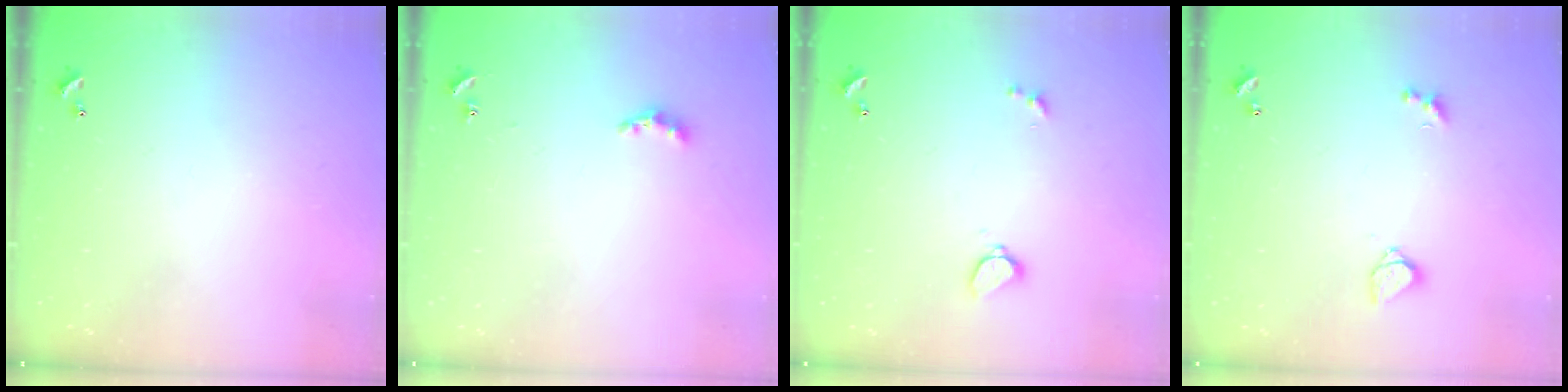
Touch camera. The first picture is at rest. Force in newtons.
{"total": 3.6, "press": 3.5, "slide": 0.5}
{"total": 3.8, "press": 3.3, "slide": 1.9}
{"total": 2.9, "press": 2.8, "slide": 0.7}